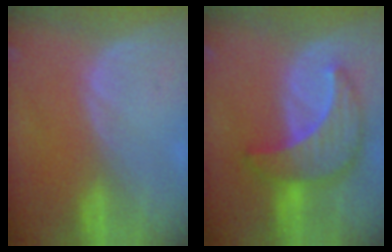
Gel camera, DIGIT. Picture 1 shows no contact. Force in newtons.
{"total": 9.5, "press": 9.5, "slide": 0.7}